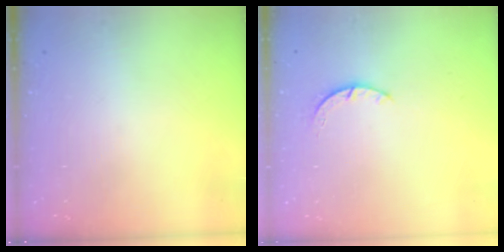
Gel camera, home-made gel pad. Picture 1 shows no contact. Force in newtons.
{"total": 2.4, "press": 2.4, "slide": 0.3}